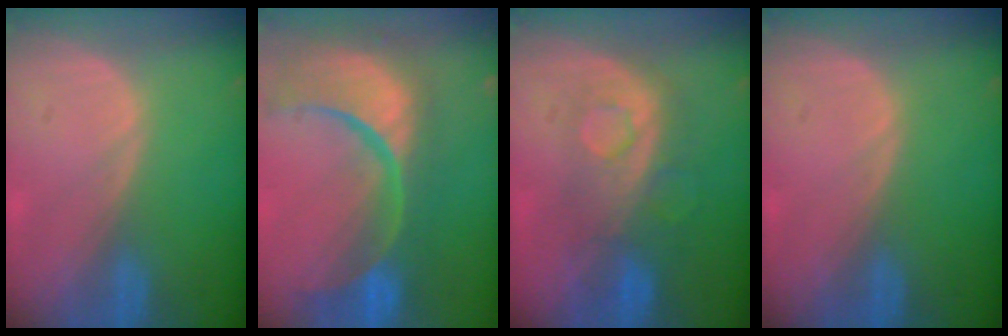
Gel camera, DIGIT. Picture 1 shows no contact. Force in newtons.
{"total": 14.6, "press": 11.6, "slide": 8.9}
{"total": 7.7, "press": 7.6, "slide": 1.5}
{"total": 0.0}